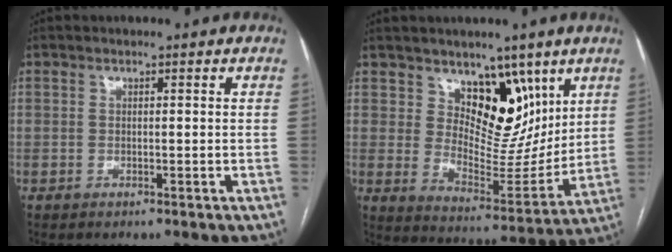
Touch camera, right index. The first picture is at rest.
{"total": 11.0, "force": [6.5, 6.4, 6.1], "torque": [-0.078, -0.010, 0.116]}